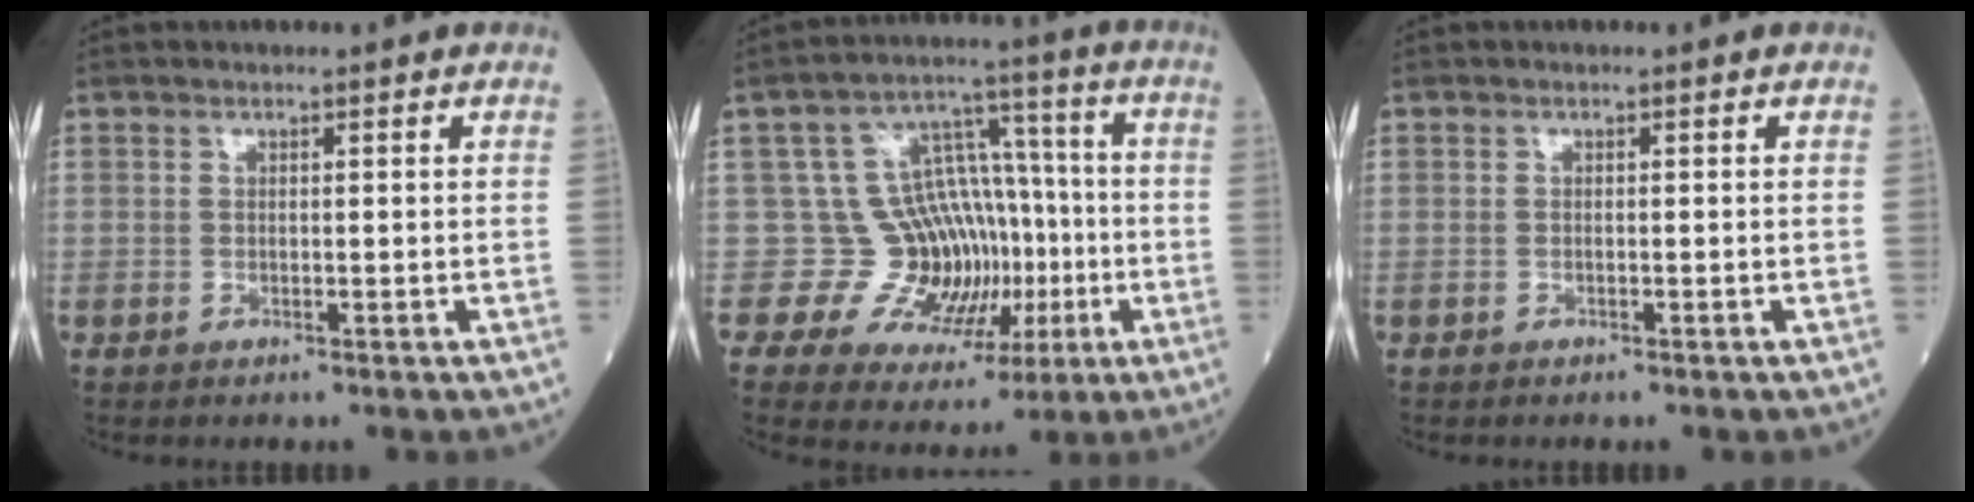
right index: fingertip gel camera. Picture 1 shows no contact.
{"total": 11.3, "force": [-1.7, 9.7, 5.5], "torque": [-0.066, 0.040, -0.014]}
{"total": 0.0}